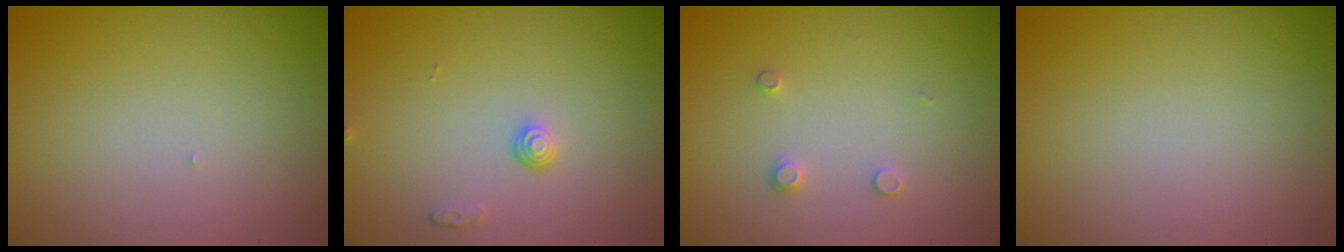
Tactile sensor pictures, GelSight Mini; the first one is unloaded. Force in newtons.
{"total": 1.1, "press": 0.8, "slide": 0.8}
{"total": 1.0, "press": 1.0, "slide": 0.2}
{"total": 0.0}